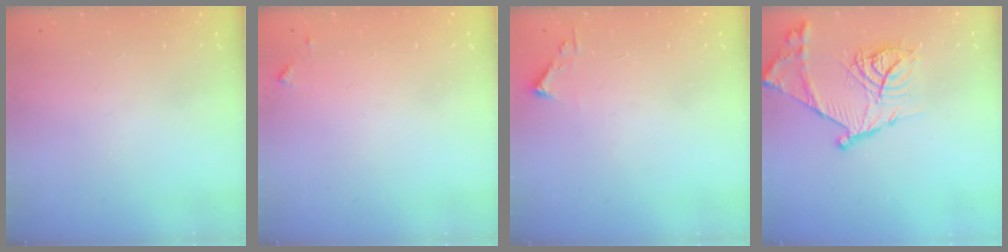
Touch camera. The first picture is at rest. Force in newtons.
{"total": 5.1, "press": 5.1, "slide": 0.4}
{"total": 2.4, "press": 2.4, "slide": 0.3}
{"total": 18.1, "press": 18.0, "slide": 1.7}